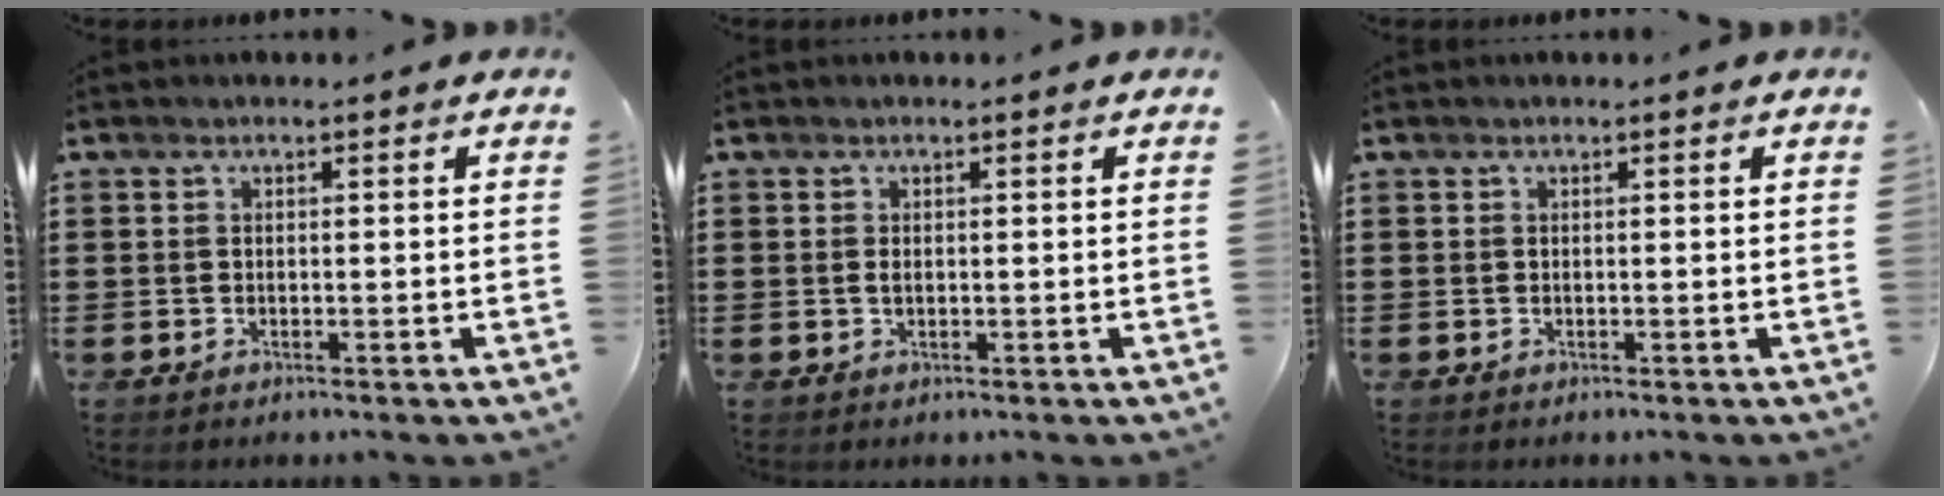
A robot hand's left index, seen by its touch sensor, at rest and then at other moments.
{"total": 0.9, "force": [0.1, 0.4, 0.8], "torque": [-0.018, 0.001, 0.002]}
{"total": 0.0}